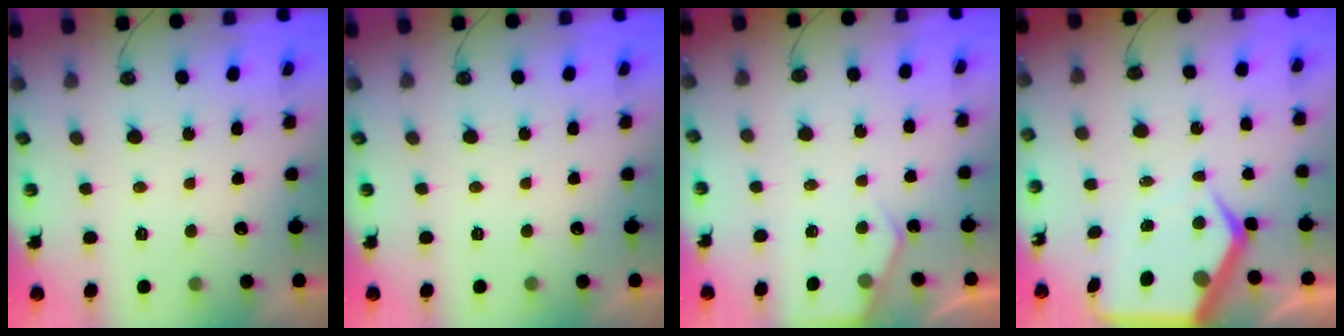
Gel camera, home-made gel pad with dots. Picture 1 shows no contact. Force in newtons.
{"total": 0.0}
{"total": 4.2, "press": 4.2, "slide": 0.4}
{"total": 9.4, "press": 9.4, "slide": 0.9}